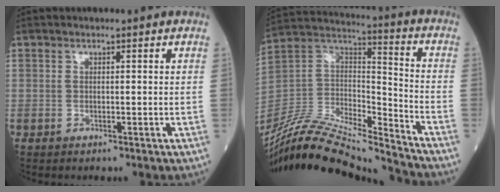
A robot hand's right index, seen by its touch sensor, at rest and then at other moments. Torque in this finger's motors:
{"motor_torque": [-0.33, -0.92, 0.40, 0.09]}